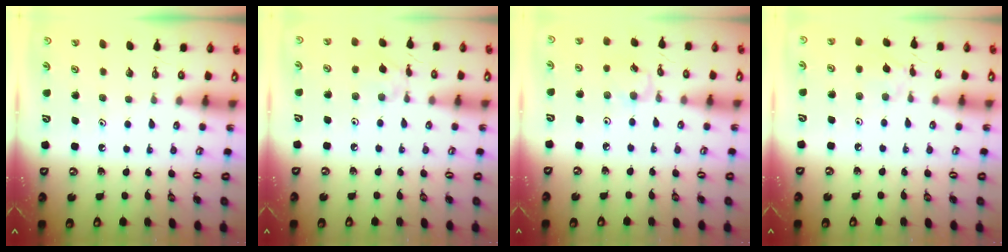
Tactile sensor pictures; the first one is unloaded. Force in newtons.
{"total": 4.6, "press": 4.5, "slide": 0.4}
{"total": 2.9, "press": 2.9, "slide": 0.1}
{"total": 4.5, "press": 4.5, "slide": 0.4}